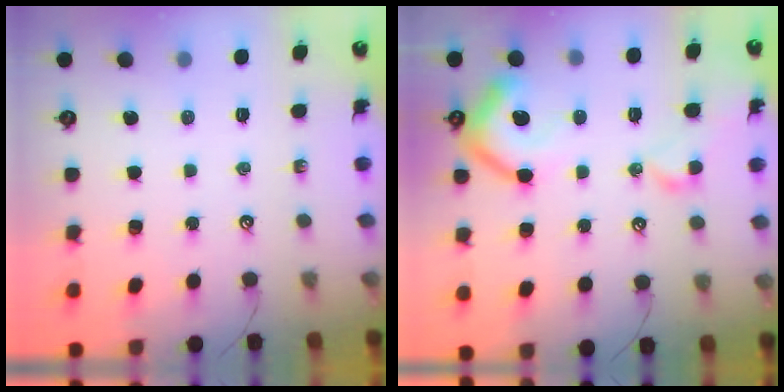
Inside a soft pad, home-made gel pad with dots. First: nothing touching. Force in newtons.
{"total": 13.4, "press": 13.3, "slide": 1.6}